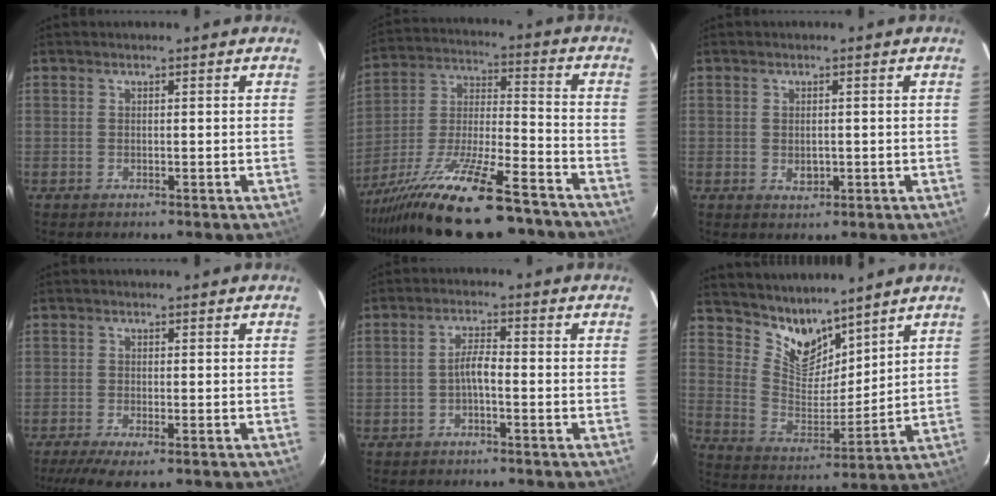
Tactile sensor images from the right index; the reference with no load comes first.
{"total": 25.3, "force": [-19.4, 5.5, 15.3], "torque": [-0.291, -0.043, -0.310]}
{"total": 2.4, "force": [-0.3, 1.8, 1.7], "torque": [-0.027, -0.001, -0.001]}
{"total": 5.5, "force": [-3.6, 1.1, 3.9], "torque": [-0.089, -0.020, -0.062]}
{"total": 2.9, "force": [-1.3, 0.7, 2.5], "torque": [-0.051, 0.009, -0.025]}
{"total": 10.0, "force": [8.7, 4.2, 2.8], "torque": [-0.054, -0.006, 0.172]}